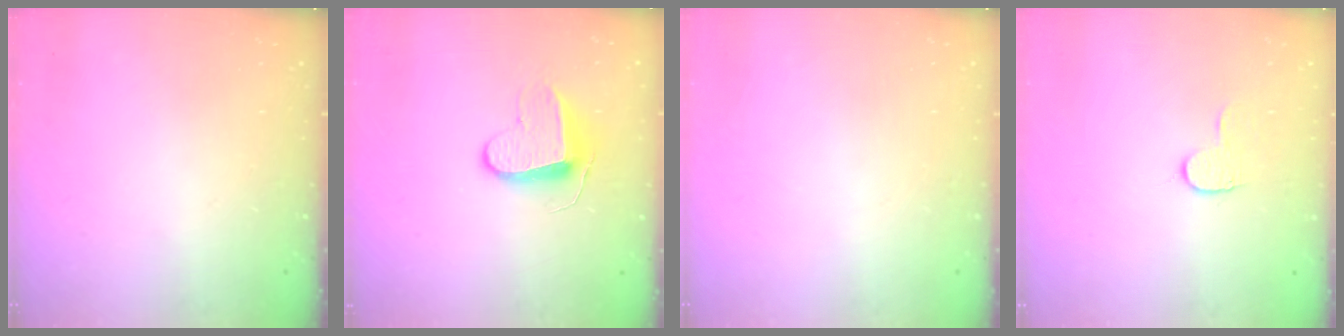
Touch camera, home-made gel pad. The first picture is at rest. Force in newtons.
{"total": 9.9, "press": 9.9, "slide": 0.3}
{"total": 0.0}
{"total": 5.8, "press": 5.8, "slide": 0.5}